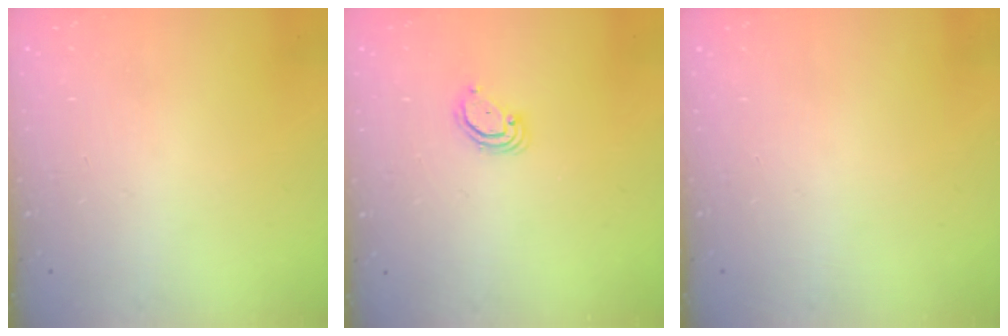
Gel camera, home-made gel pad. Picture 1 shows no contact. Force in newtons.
{"total": 3.6, "press": 3.6, "slide": 0.2}
{"total": 0.0}